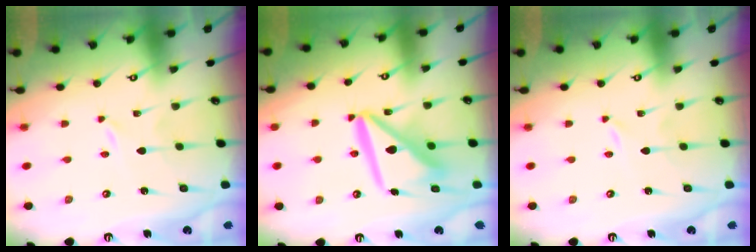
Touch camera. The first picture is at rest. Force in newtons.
{"total": 14.1, "press": 13.9, "slide": 1.7}
{"total": 0.0}